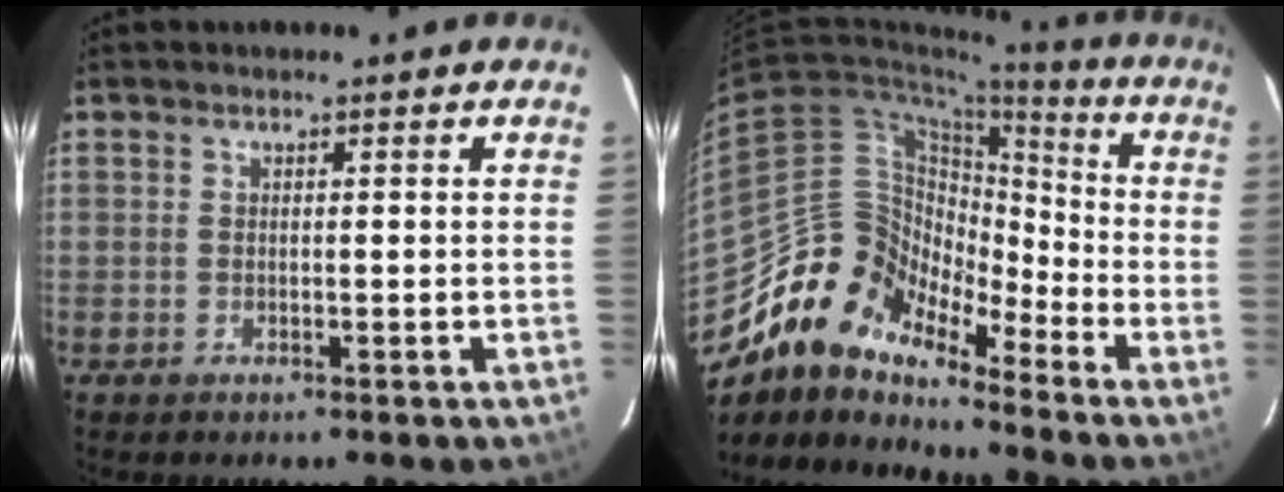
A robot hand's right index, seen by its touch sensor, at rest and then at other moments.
{"total": 12.7, "force": [-10.6, 5.9, 3.8], "torque": [-0.062, 0.026, -0.212]}